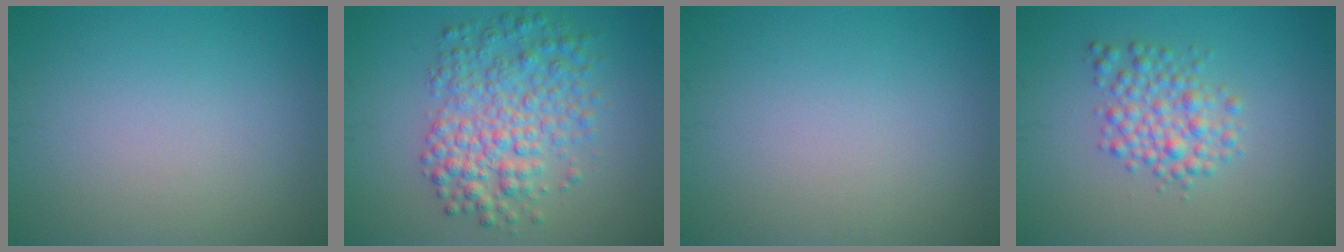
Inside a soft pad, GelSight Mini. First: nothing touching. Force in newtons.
{"total": 5.9, "press": 5.9, "slide": 0.1}
{"total": 0.0}
{"total": 3.3, "press": 3.3, "slide": 0.1}